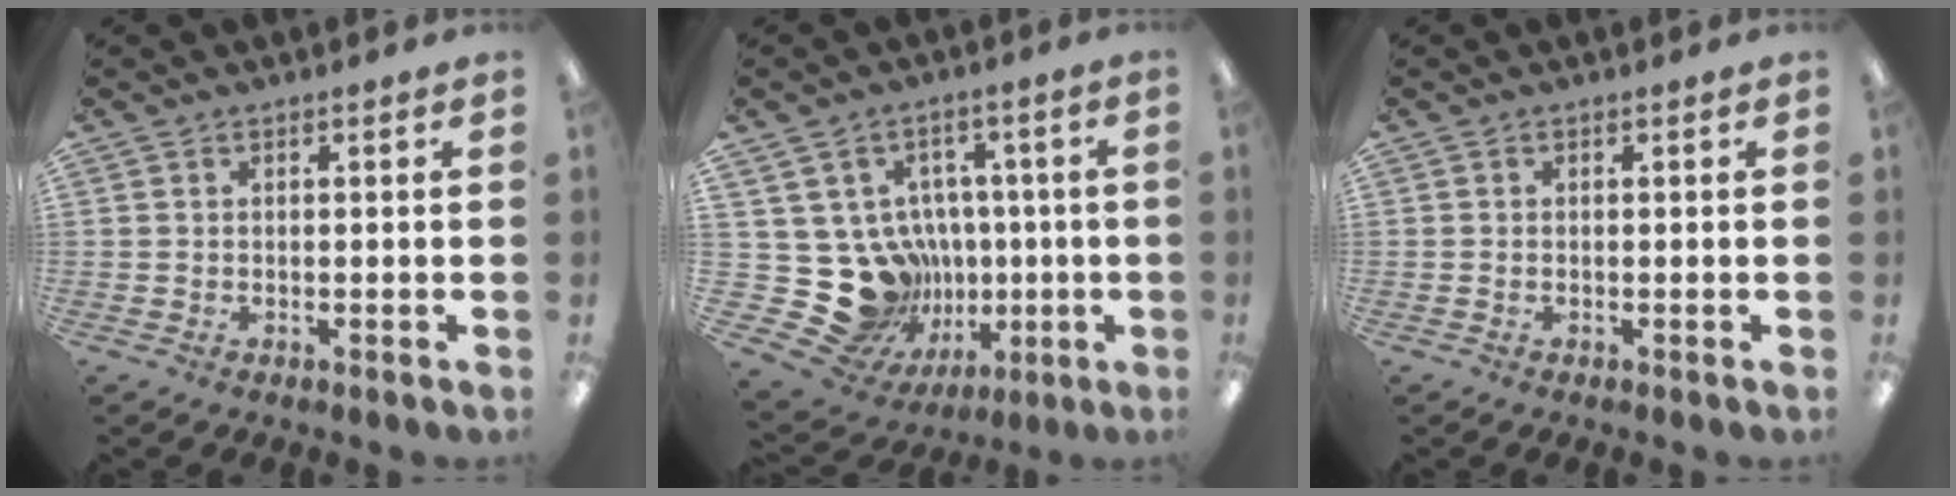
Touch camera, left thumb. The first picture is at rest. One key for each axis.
{"total": 18.9, "fx": -2.3, "fy": 17.3, "fz": 7.3, "tx": -0.158, "ty": -0.010, "tz": 0.014}
{"total": 0.0}